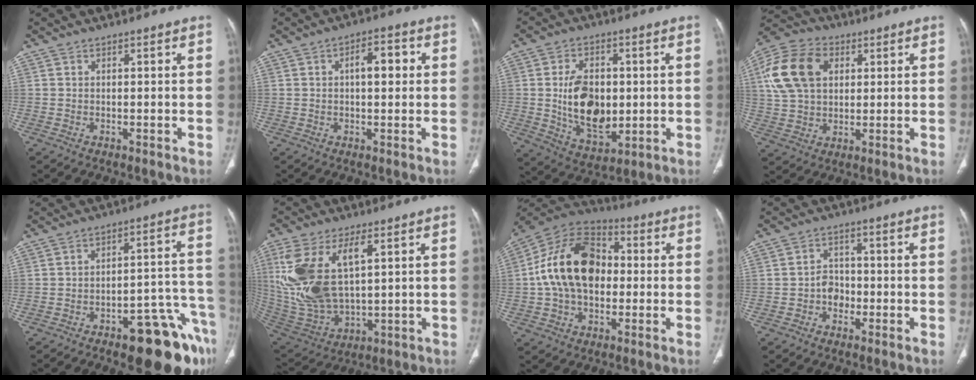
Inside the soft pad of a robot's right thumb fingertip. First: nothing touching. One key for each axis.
{"total": 5.7, "fx": 1.0, "fy": 2.7, "fz": 4.9, "tx": -0.059, "ty": 0.013, "tz": 0.010}
{"total": 13.6, "fx": 0.2, "fy": 8.6, "fz": 10.6, "tx": -0.156, "ty": -0.012, "tz": 0.017}
{"total": 15.7, "fx": 4.4, "fy": 10.9, "fz": 10.4, "tx": -0.193, "ty": 0.011, "tz": 0.080}
{"total": 16.7, "fx": -10.1, "fy": 5.8, "fz": 12.0, "tx": -0.080, "ty": 0.082, "tz": -0.134}
{"total": 18.5, "fx": 4.9, "fy": 9.0, "fz": 15.4, "tx": -0.330, "ty": -0.018, "tz": 0.109}
{"total": 18.9, "fx": 0.4, "fy": 12.8, "fz": 13.9, "tx": -0.232, "ty": 0.033, "tz": -0.002}
{"total": 3.9, "fx": -1.4, "fy": 3.2, "fz": 1.7, "tx": -0.007, "ty": 0.015, "tz": -0.030}